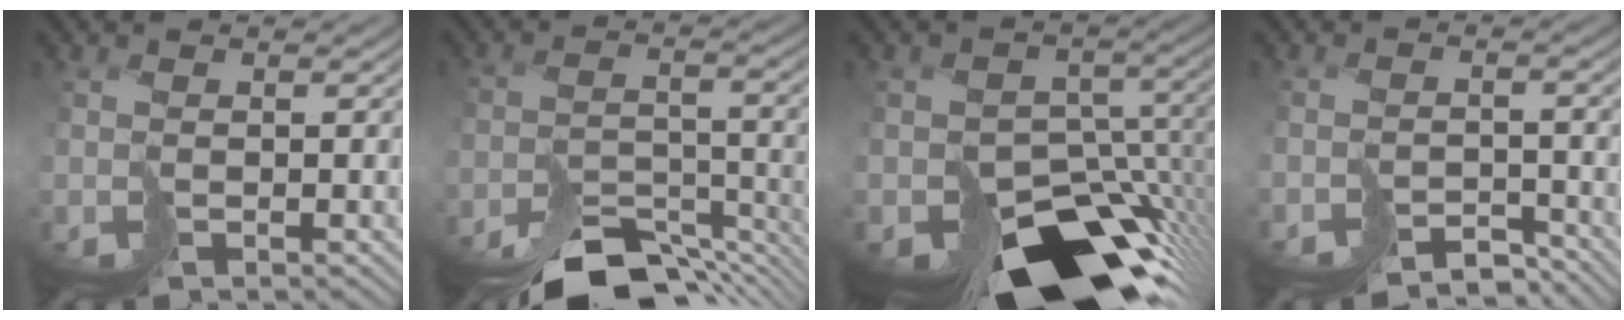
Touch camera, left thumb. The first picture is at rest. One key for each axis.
{"total": 9.3, "fx": -8.5, "fy": 2.0, "fz": 3.3, "tx": -0.038, "ty": 0.002, "tz": -0.136}
{"total": 14.8, "fx": -9.6, "fy": 8.3, "fz": 7.7, "tx": -0.122, "ty": -0.031, "tz": -0.130}
{"total": 5.5, "fx": -5.4, "fy": 1.3, "fz": 0.6, "tx": 0.002, "ty": -0.007, "tz": -0.078}